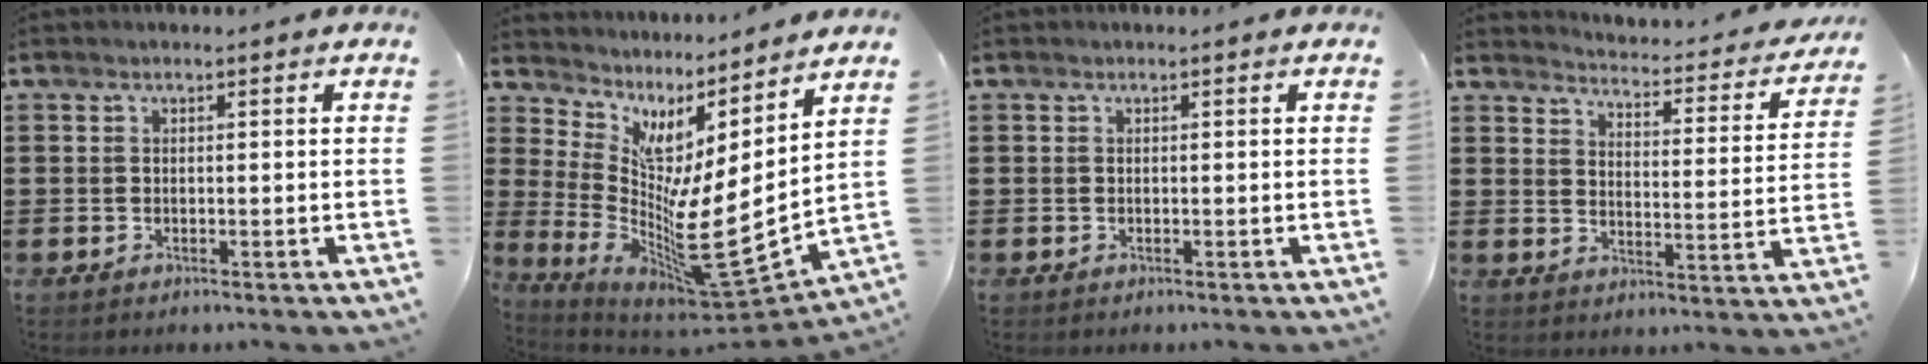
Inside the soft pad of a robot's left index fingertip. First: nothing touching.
{"total": 8.5, "force": [-2.5, 1.3, 8.0], "torque": [-0.141, -0.045, -0.056]}
{"total": 0.0}
{"total": 2.8, "force": [2.7, -0.1, 0.5], "torque": [-0.024, -0.034, 0.036]}